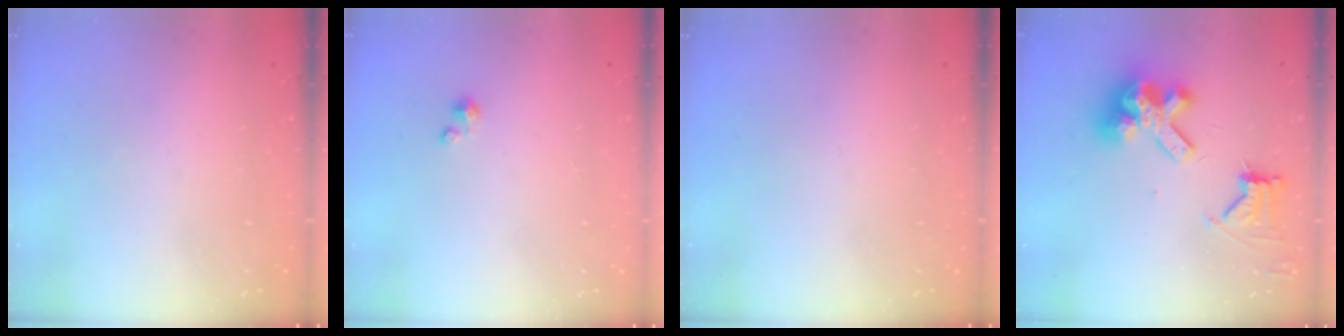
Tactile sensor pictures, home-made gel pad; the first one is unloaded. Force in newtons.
{"total": 1.4, "press": 1.3, "slide": 0.3}
{"total": 0.0}
{"total": 12.3, "press": 12.2, "slide": 1.6}